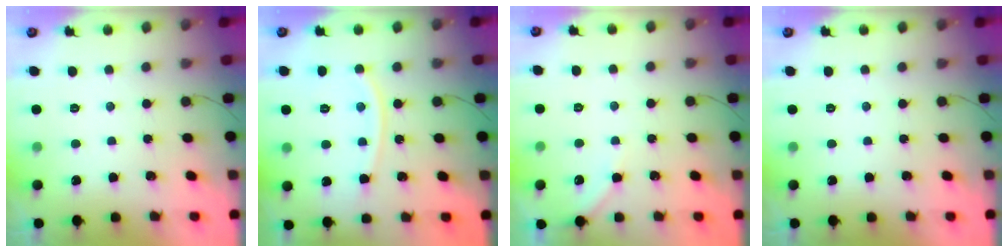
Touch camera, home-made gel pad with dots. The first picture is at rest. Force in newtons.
{"total": 9.7, "press": 9.6, "slide": 1.2}
{"total": 3.3, "press": 3.3, "slide": 0.4}
{"total": 0.0}